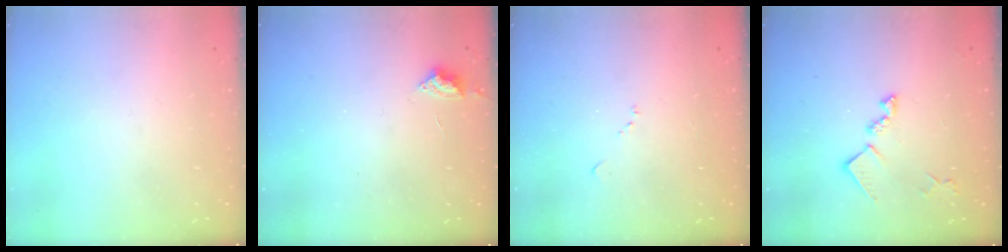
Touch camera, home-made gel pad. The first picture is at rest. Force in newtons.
{"total": 2.9, "press": 2.8, "slide": 0.4}
{"total": 5.8, "press": 5.7, "slide": 0.7}
{"total": 12.0, "press": 12.0, "slide": 0.4}